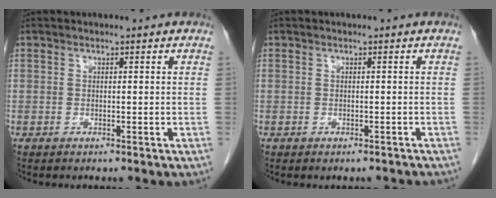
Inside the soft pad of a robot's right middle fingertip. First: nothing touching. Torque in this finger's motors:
{"motor_torque": [-0.19, -0.24, 0.00, 0.01]}